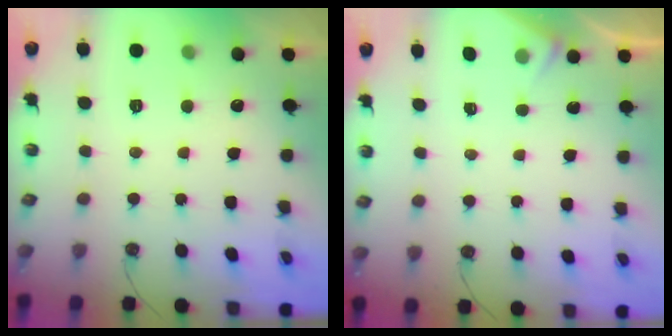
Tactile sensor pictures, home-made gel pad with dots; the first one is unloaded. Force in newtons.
{"total": 2.8, "press": 2.7, "slide": 0.4}